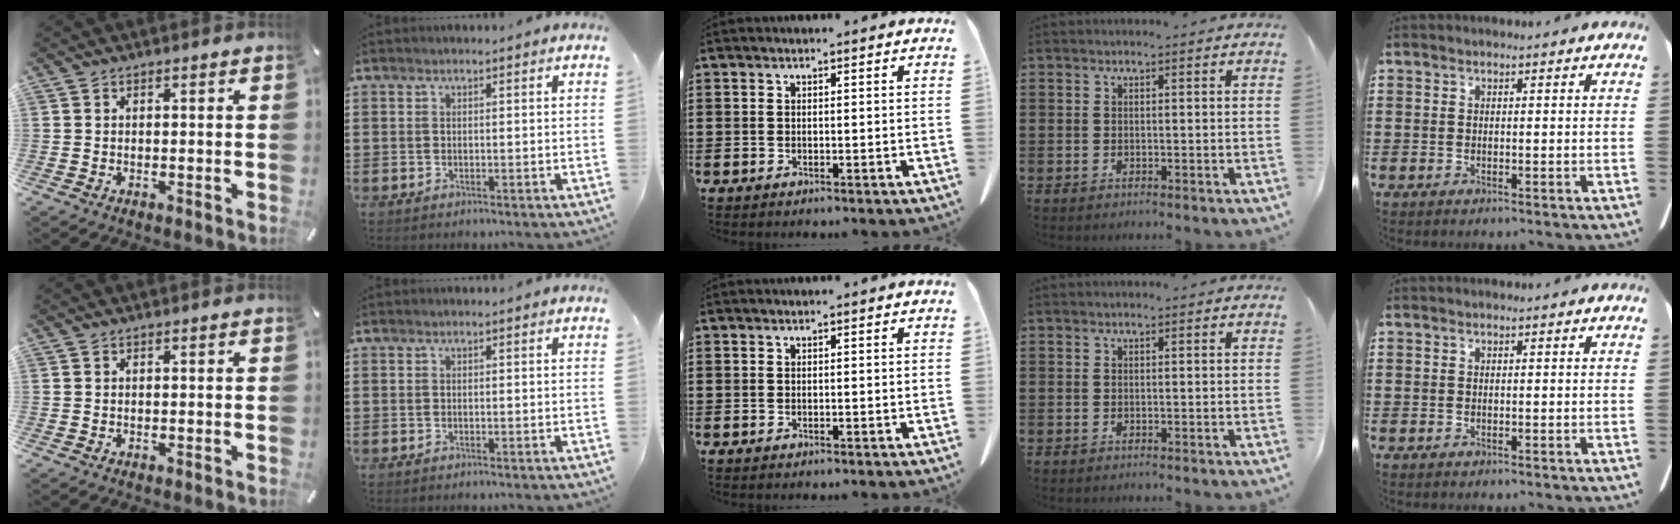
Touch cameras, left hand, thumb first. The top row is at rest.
{}